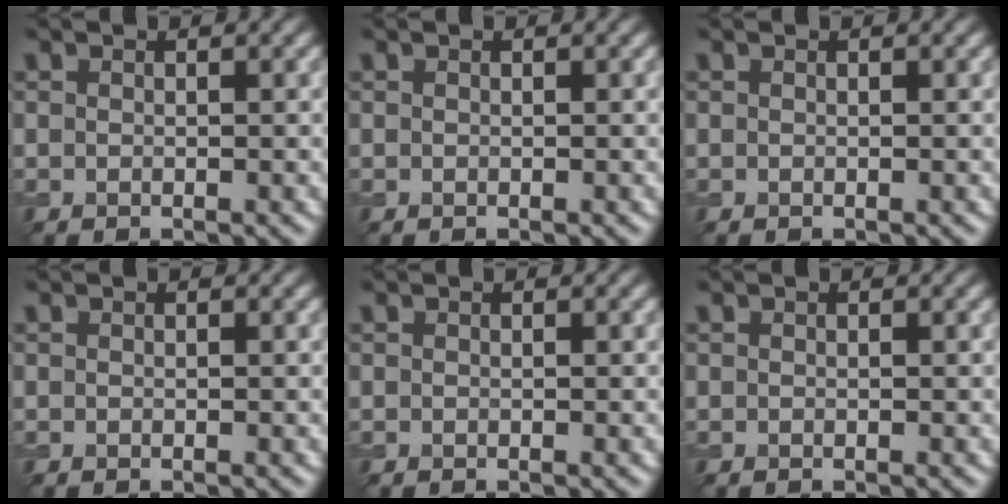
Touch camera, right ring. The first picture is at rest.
{"total": 0.0}
{"total": 0.0}
{"total": 0.0}
{"total": 0.0}
{"total": 0.0}